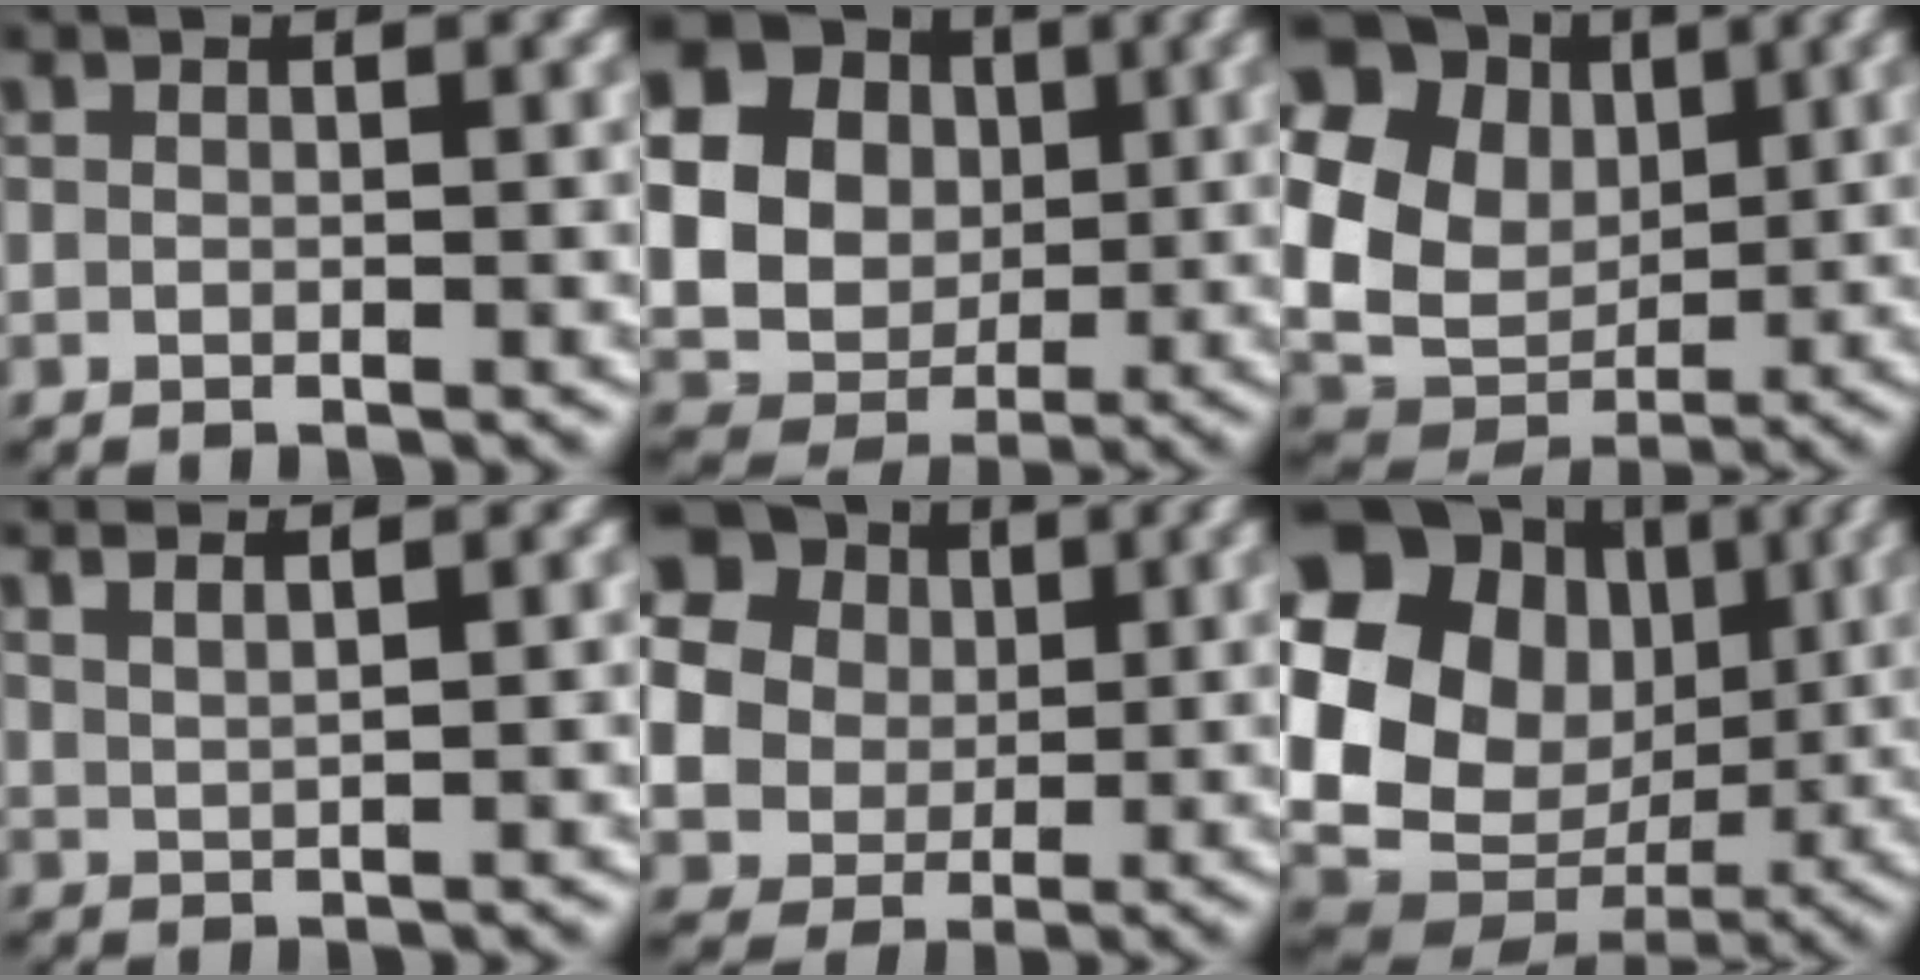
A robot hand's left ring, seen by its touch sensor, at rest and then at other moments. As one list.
[{"total": 19.3, "force": [2.5, 16.8, 9.2], "torque": [-0.211, -0.024, 0.029]}, {"total": 16.7, "force": [2.4, 13.8, 9.2], "torque": [-0.180, -0.011, 0.032]}, {"total": 3.8, "force": [3.1, 1.0, 2.0], "torque": [-0.033, 0.009, 0.053]}, {"total": 15.9, "force": [3.0, 13.8, 7.3], "torque": [-0.194, -0.023, 0.041]}, {"total": 18.7, "force": [0.6, 15.1, 11.0], "torque": [-0.224, -0.040, 0.019]}]